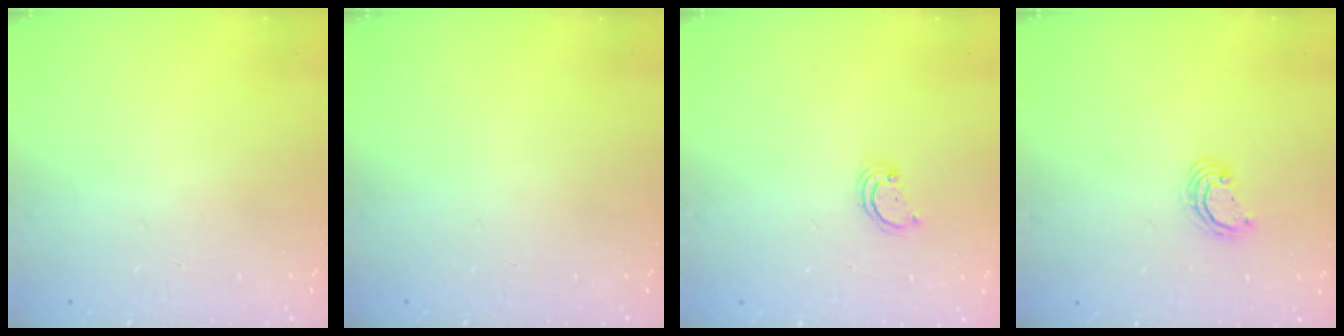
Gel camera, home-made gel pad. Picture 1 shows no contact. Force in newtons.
{"total": 0.0}
{"total": 1.7, "press": 1.7, "slide": 0.1}
{"total": 3.0, "press": 3.0, "slide": 0.3}